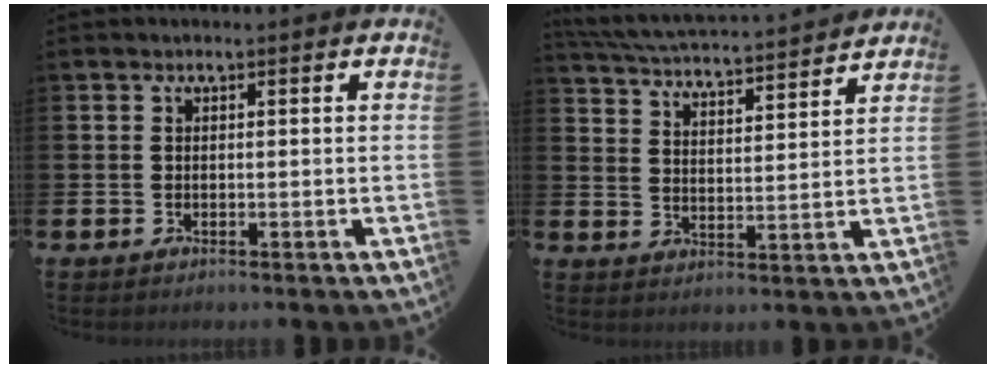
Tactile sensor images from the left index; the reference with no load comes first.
{"total": 5.4, "force": [5.3, 0.1, 0.8], "torque": [-0.042, -0.043, 0.091]}